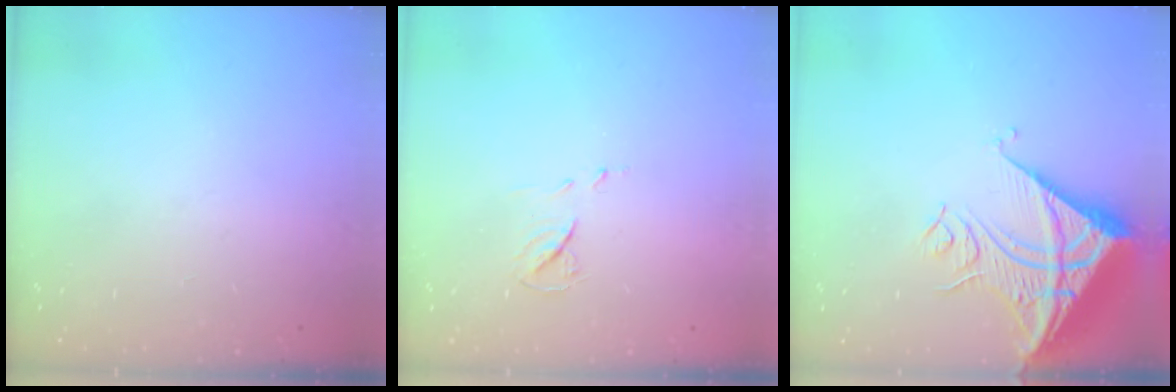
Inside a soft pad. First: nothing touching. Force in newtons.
{"total": 5.8, "press": 5.8, "slide": 0.5}
{"total": 14.2, "press": 14.1, "slide": 1.9}